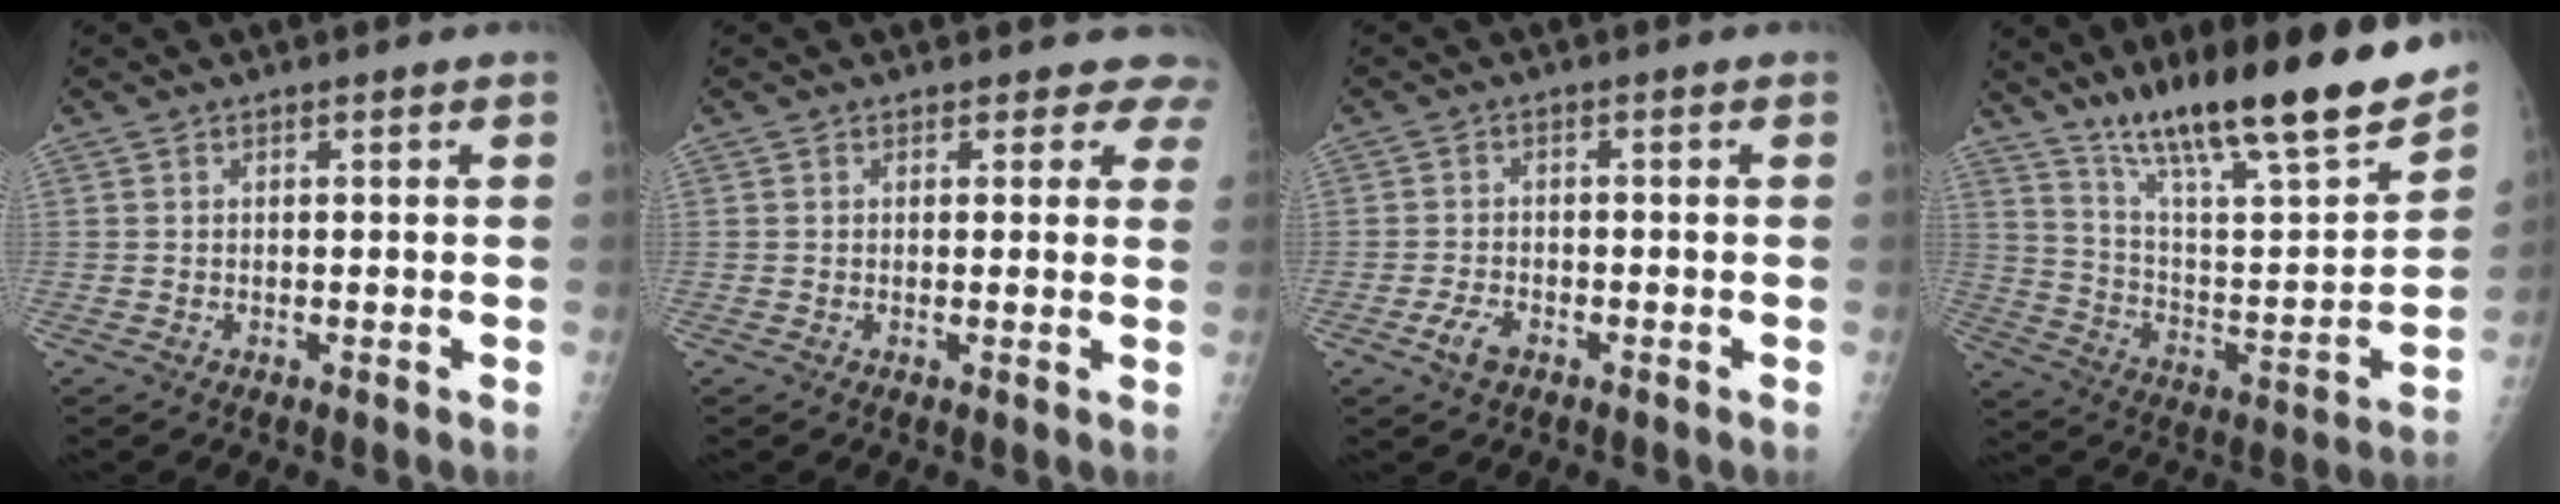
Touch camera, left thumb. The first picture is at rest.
{"total": 3.9, "force": [3.4, 2.0, -0.2], "torque": [0.041, -0.016, 0.011]}
{"total": 3.3, "force": [-1.9, 1.8, 2.0], "torque": [-0.042, 0.007, -0.033]}
{"total": 26.3, "force": [19.3, 4.4, 17.4], "torque": [-0.251, -0.071, 0.318]}